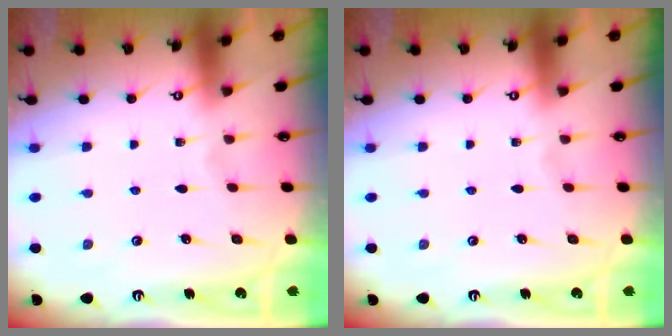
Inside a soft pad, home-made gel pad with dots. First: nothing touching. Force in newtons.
{"total": 0.0}